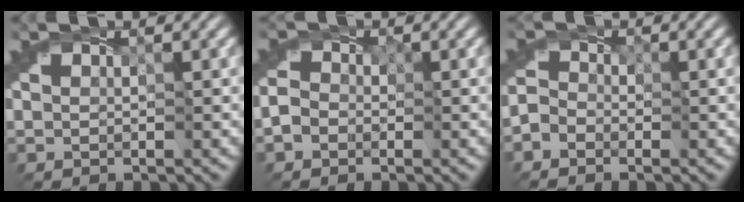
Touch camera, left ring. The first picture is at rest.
{"total": 1.7, "force": [-1.1, 1.3, 0.2], "torque": [-0.003, 0.007, -0.028]}
{"total": 2.0, "force": [-1.5, 1.3, 0.4], "torque": [-0.008, 0.005, -0.035]}